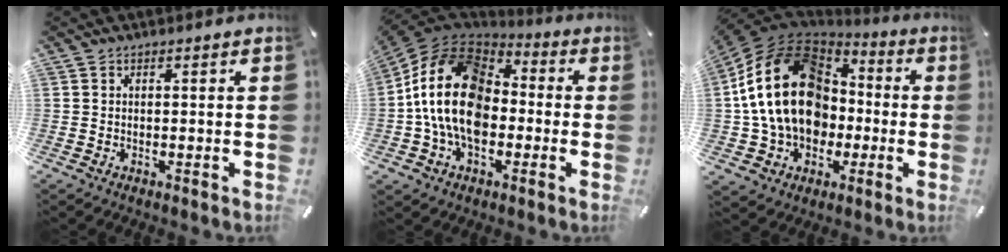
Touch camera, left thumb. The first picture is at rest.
{"total": 20.4, "force": [-2.2, 14.5, 14.2], "torque": [-0.288, 0.028, -0.042]}
{"total": 22.8, "force": [0.5, 17.6, 14.5], "torque": [-0.307, 0.016, 0.013]}